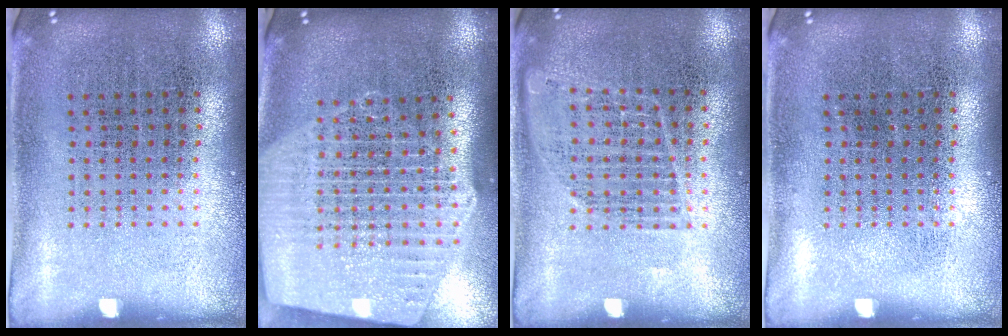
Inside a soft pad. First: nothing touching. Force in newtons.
{"total": 2.8, "press": 2.3, "slide": 1.5}
{"total": 1.0, "press": 1.0, "slide": 0.3}
{"total": 0.0}